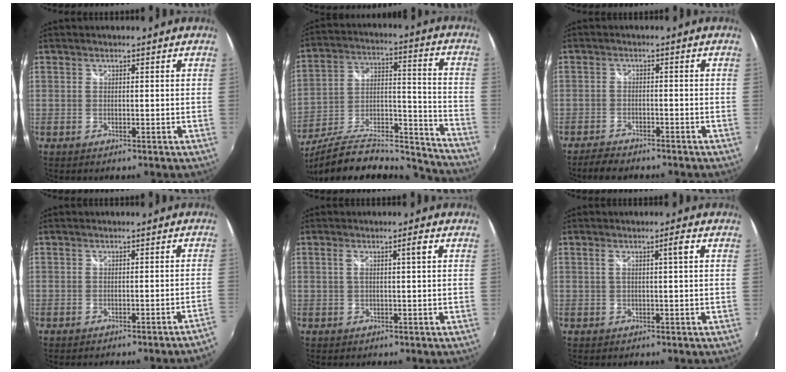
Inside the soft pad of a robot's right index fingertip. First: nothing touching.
{"total": 24.3, "force": [-21.4, 5.6, 10.0], "torque": [-0.159, -0.001, -0.317]}
{"total": 4.6, "force": [-4.1, 1.4, 1.4], "torque": [-0.048, -0.002, -0.072]}
{"total": 2.3, "force": [-2.0, -0.4, 1.1], "torque": [-0.025, -0.002, -0.026]}
{"total": 2.1, "force": [0.2, -0.2, 2.1], "torque": [-0.034, 0.005, 0.004]}
{"total": 2.1, "force": [0.2, -0.3, 2.0], "torque": [-0.031, 0.004, 0.002]}